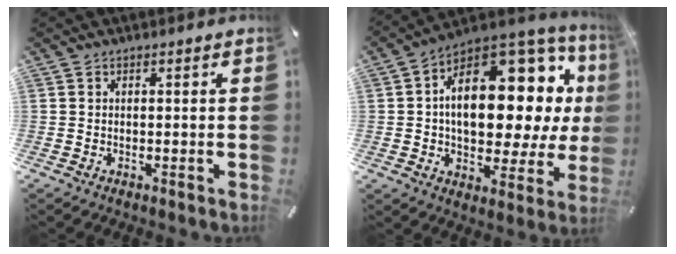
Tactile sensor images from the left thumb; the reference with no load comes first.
{"total": 21.7, "force": [4.8, 12.5, 17.0], "torque": [-0.240, -0.048, 0.083]}